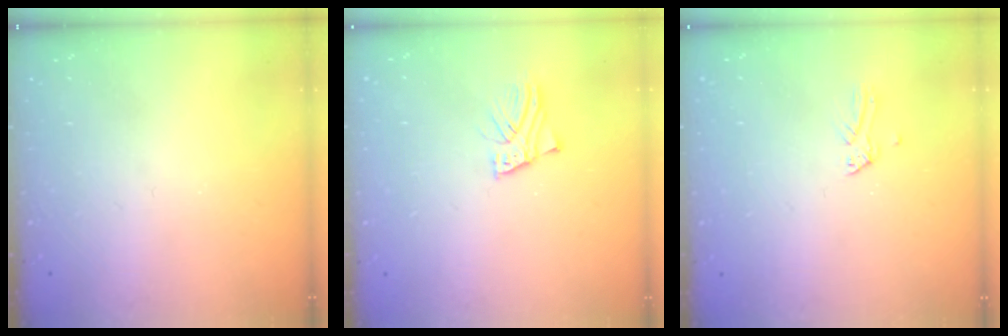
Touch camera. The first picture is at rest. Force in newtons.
{"total": 2.7, "press": 2.7, "slide": 0.1}
{"total": 0.0}